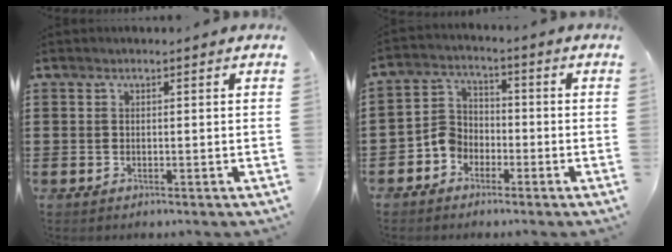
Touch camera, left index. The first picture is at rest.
{"total": 4.7, "force": [-2.9, 3.5, 1.1], "torque": [-0.052, 0.006, -0.066]}